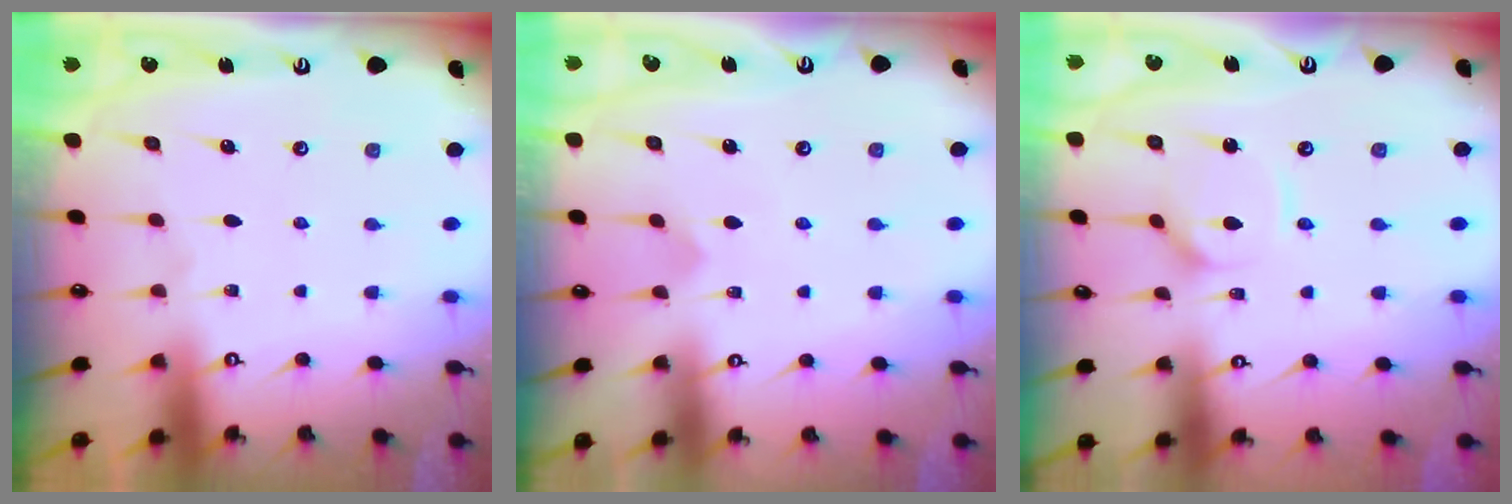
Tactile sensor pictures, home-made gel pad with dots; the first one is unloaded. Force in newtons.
{"total": 1.5, "press": 1.5, "slide": 0.1}
{"total": 4.1, "press": 4.1, "slide": 0.4}